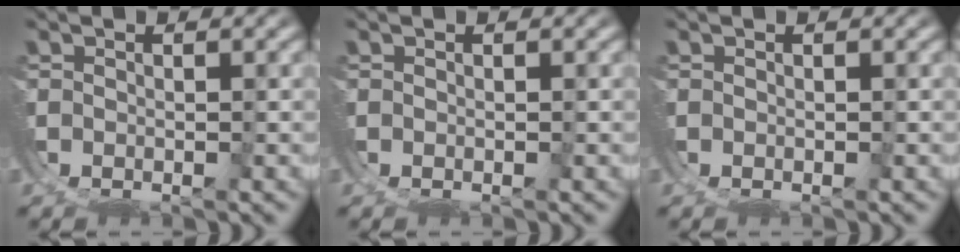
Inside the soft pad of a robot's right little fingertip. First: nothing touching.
{"total": 0.0}
{"total": 0.0}